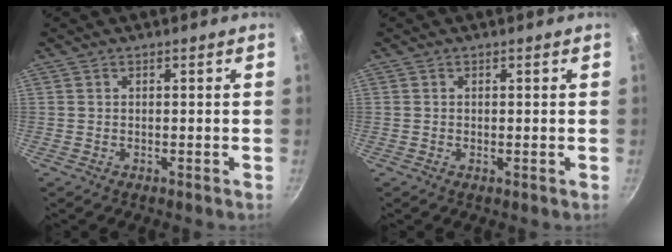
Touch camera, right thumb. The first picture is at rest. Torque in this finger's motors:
{"motor_torque": [0.01, -0.23, -0.53, -0.15, 0.04]}